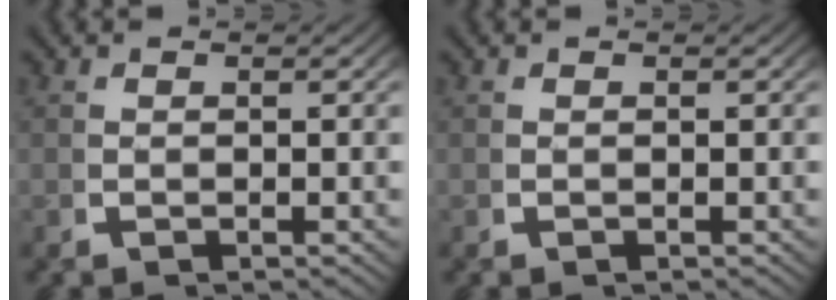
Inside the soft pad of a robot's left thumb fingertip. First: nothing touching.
{"total": 0.0}